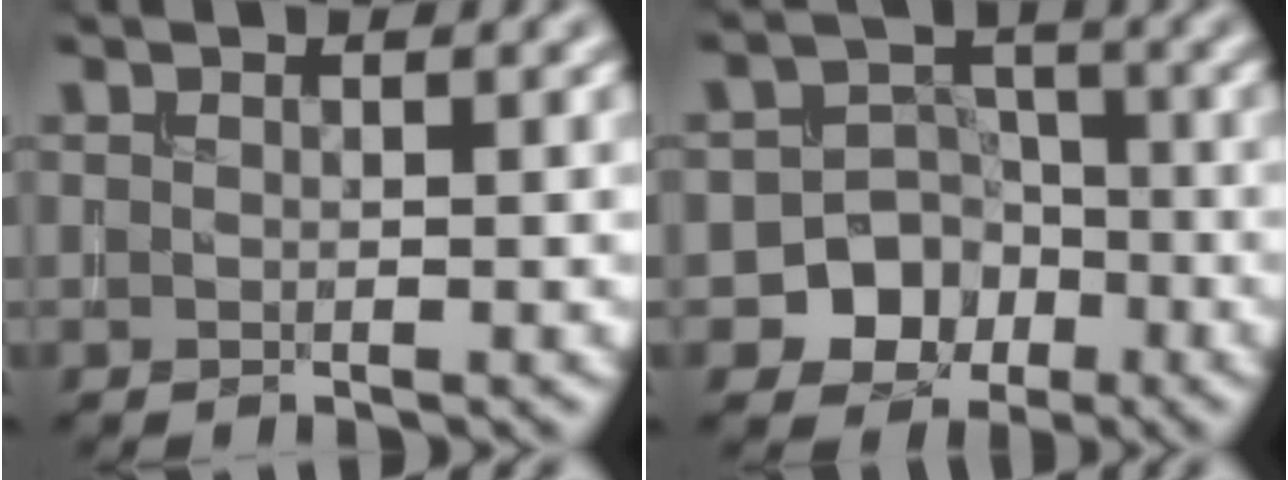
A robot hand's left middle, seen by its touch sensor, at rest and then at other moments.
{"total": 6.2, "force": [-2.7, 5.4, 1.3], "torque": [0.006, 0.000, -0.067]}